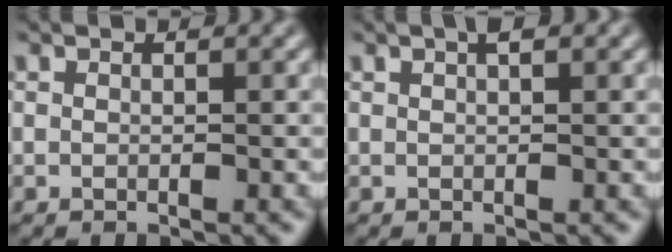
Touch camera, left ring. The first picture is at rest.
{"total": 1.6, "force": [0.8, 0.5, 1.3], "torque": [-0.014, 0.008, 0.012]}